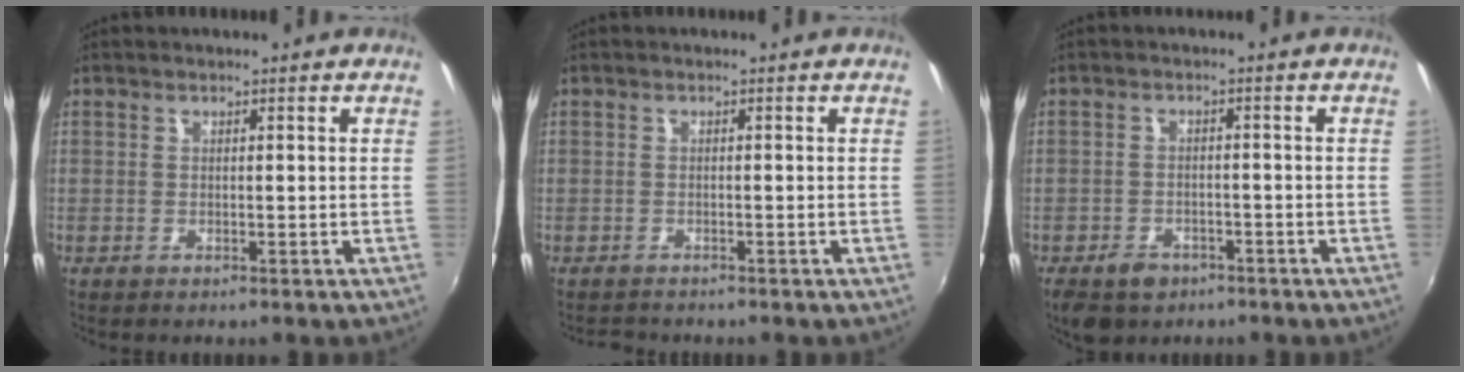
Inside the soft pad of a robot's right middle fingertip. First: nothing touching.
{"total": 1.7, "force": [-1.6, 0.6, -0.1], "torque": [-0.006, 0.000, -0.030]}
{"total": 6.9, "force": [-4.5, 4.5, 2.7], "torque": [-0.070, -0.004, -0.066]}